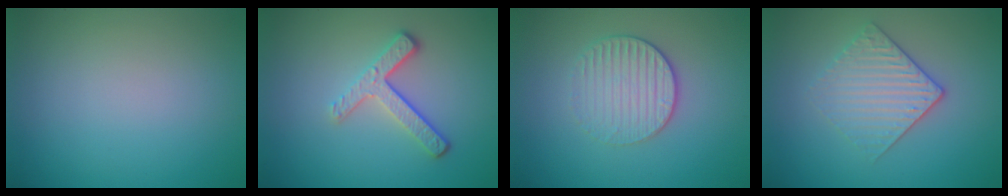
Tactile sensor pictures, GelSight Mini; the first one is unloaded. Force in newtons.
{"total": 3.4, "press": 2.6, "slide": 2.3}
{"total": 3.1, "press": 2.7, "slide": 1.5}
{"total": 3.2, "press": 2.9, "slide": 1.4}